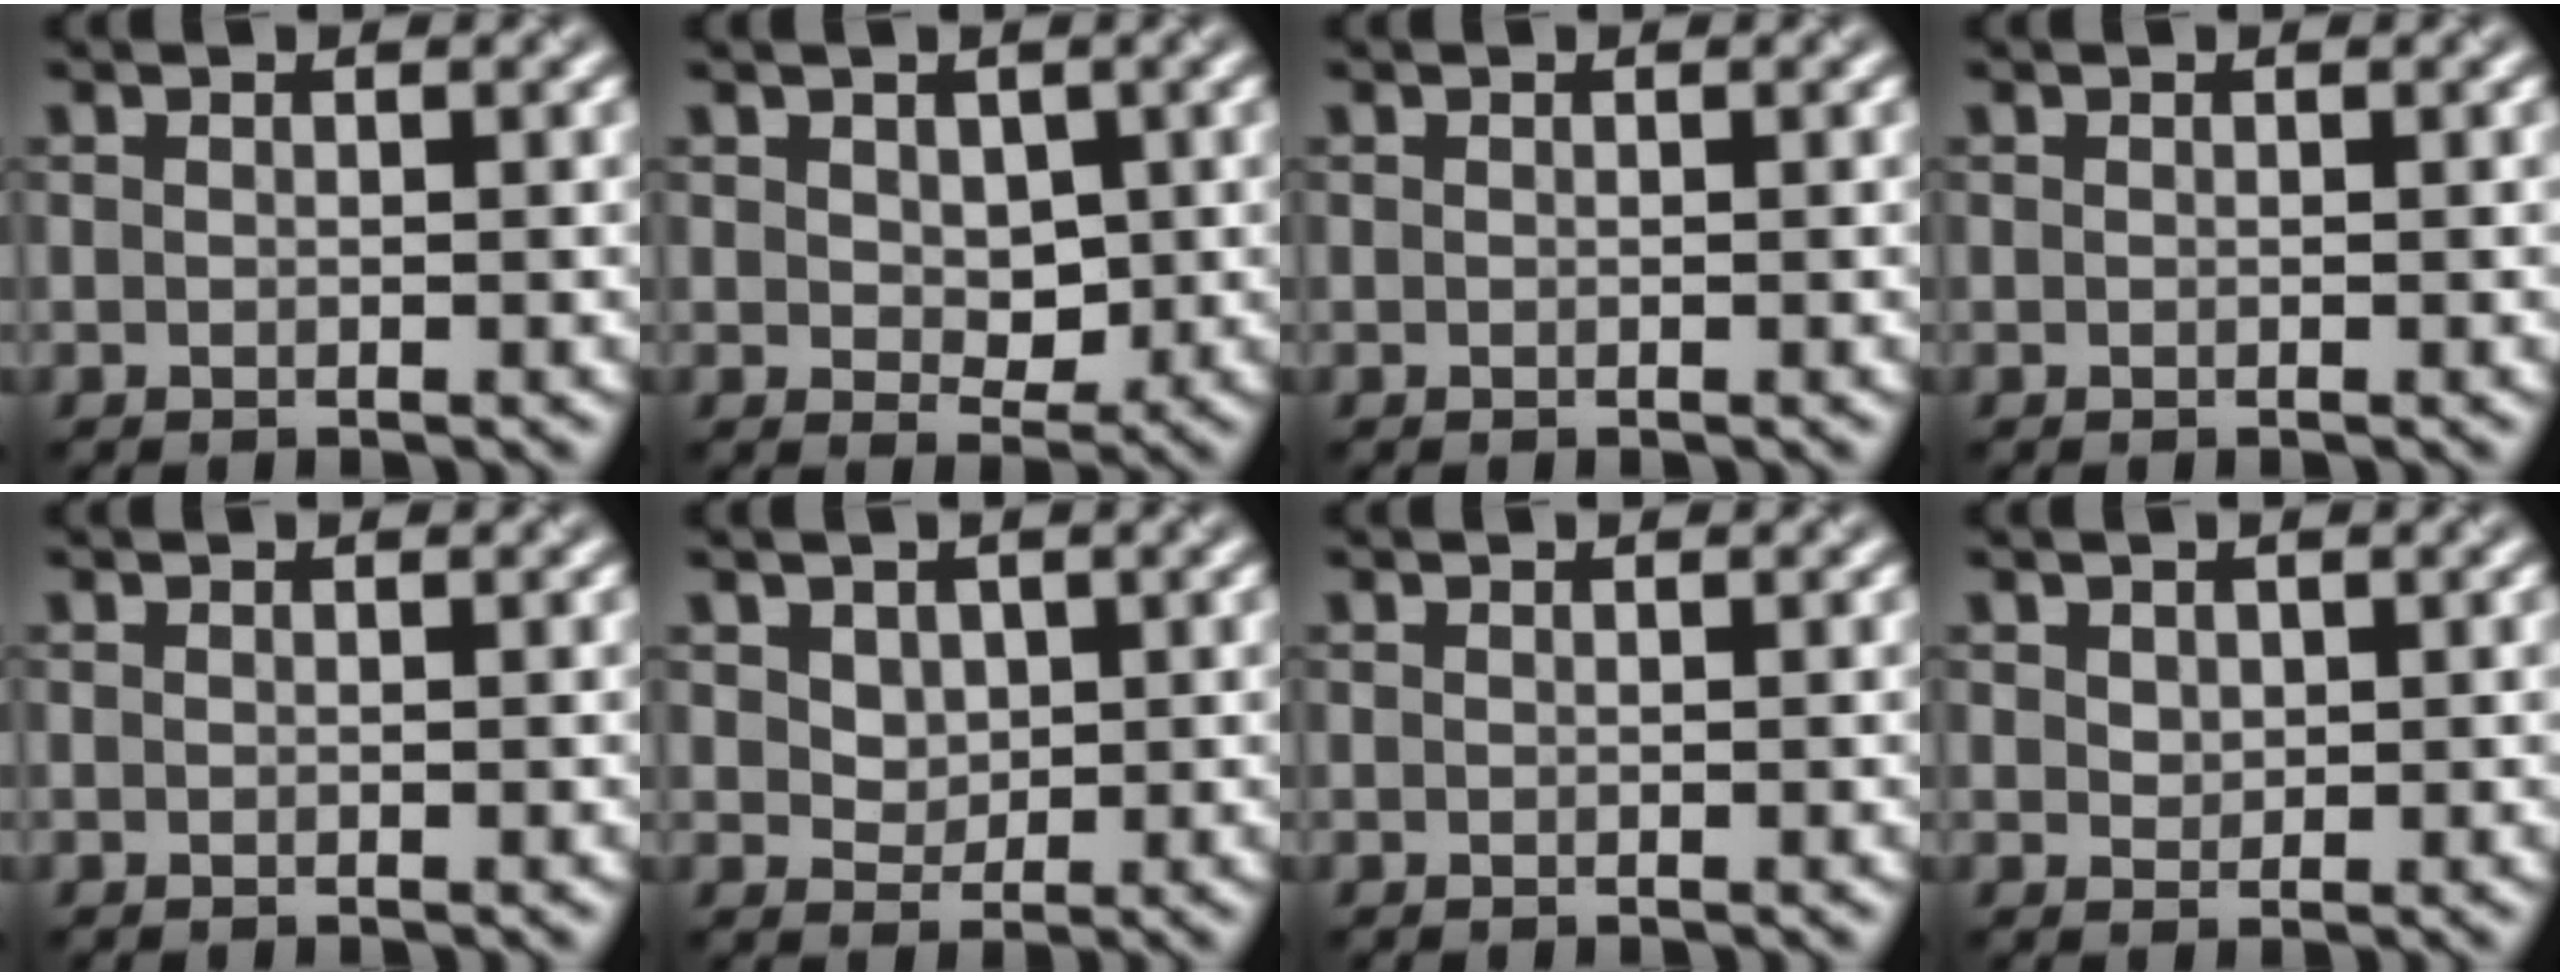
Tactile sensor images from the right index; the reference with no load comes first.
{"total": 2.3, "force": [0.6, 1.7, 1.6], "torque": [-0.031, -0.003, 0.008]}
{"total": 0.0}
{"total": 0.0}
{"total": 0.0}
{"total": 2.4, "force": [1.2, 1.8, 1.1], "torque": [-0.039, -0.004, 0.038]}
{"total": 0.0}
{"total": 1.0, "force": [0.5, 0.8, 0.4], "torque": [-0.012, 0.003, 0.011]}